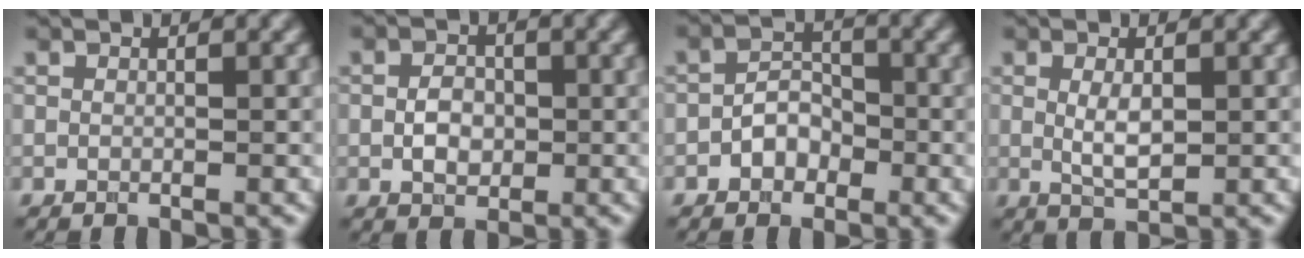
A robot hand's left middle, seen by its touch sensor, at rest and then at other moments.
{"total": 2.7, "force": [-0.3, 1.9, 1.9], "torque": [-0.034, 0.001, -0.008]}
{"total": 2.7, "force": [-1.1, 2.0, 1.4], "torque": [-0.021, 0.005, -0.023]}
{"total": 2.3, "force": [0.3, 0.9, 2.1], "torque": [-0.047, -0.003, 0.008]}